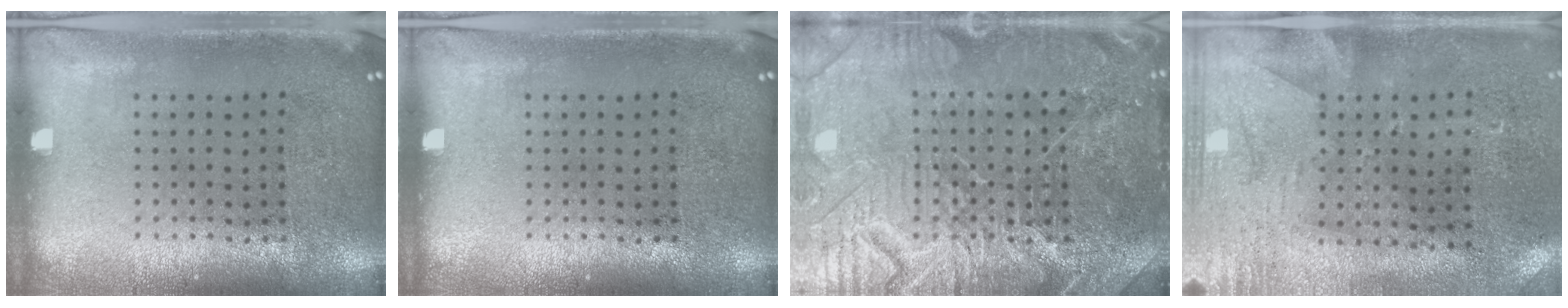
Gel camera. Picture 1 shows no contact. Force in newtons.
{"total": 0.0}
{"total": 4.8, "press": 4.8, "slide": 0.6}
{"total": 2.8, "press": 2.3, "slide": 1.6}